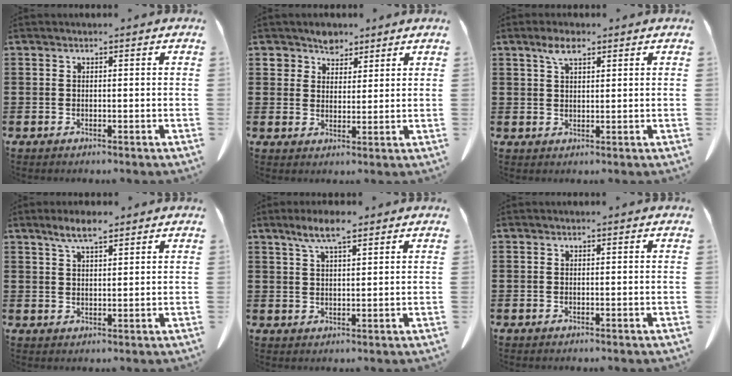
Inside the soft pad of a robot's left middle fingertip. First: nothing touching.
{"total": 4.3, "force": [3.4, 2.6, 0.5], "torque": [-0.019, 0.002, 0.063]}
{"total": 3.7, "force": [2.2, 1.3, 2.7], "torque": [-0.059, 0.004, 0.039]}
{"total": 4.5, "force": [3.2, 0.9, 3.0], "torque": [-0.066, 0.000, 0.058]}
{"total": 5.6, "force": [3.9, 1.0, 4.0], "torque": [-0.085, 0.000, 0.068]}
{"total": 0.0}